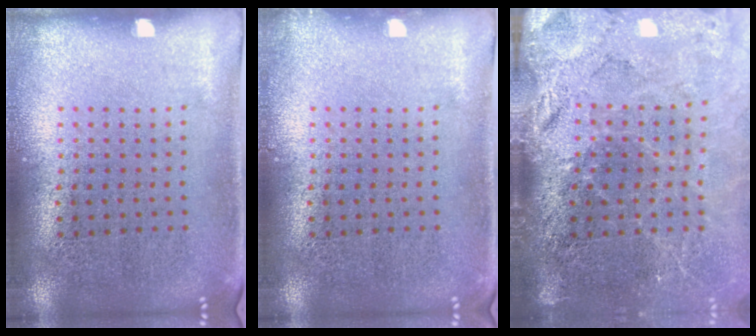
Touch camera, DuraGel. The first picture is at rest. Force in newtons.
{"total": 0.6, "press": 0.6, "slide": 0.2}
{"total": 4.0, "press": 3.3, "slide": 2.3}